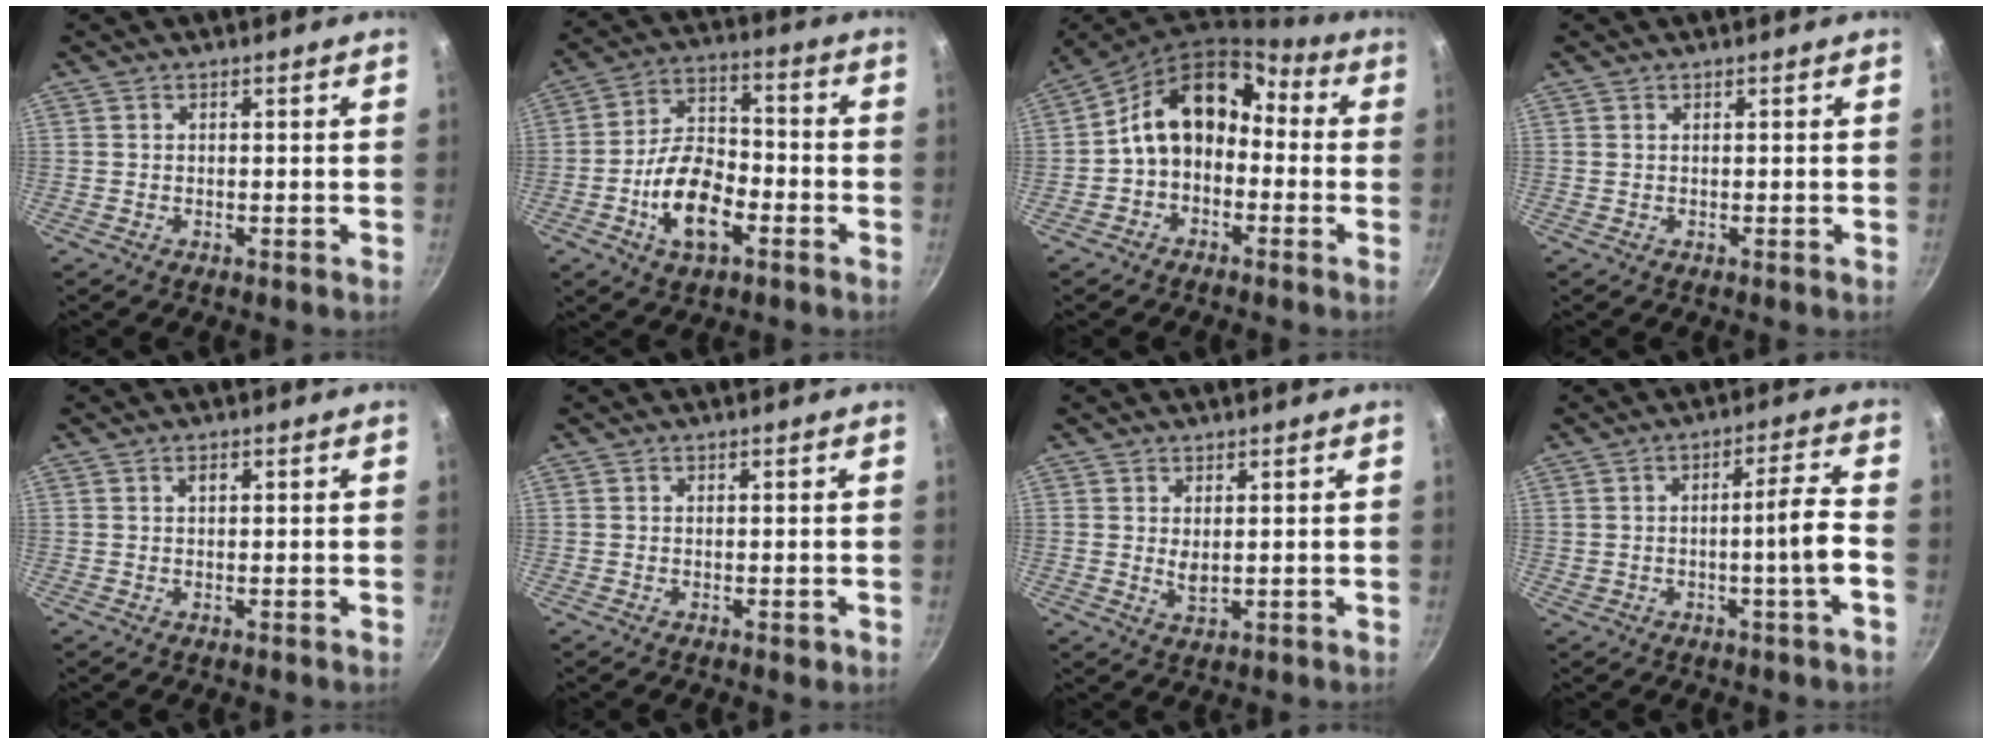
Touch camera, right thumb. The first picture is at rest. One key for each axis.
{"total": 13.3, "fx": -4.8, "fy": 7.3, "fz": 10.0, "tx": -0.164, "ty": 0.039, "tz": -0.092}
{"total": 12.5, "fx": -1.1, "fy": 9.4, "fz": 8.2, "tx": -0.100, "ty": 0.064, "tz": -0.037}
{"total": 0.0}
{"total": 1.1, "fx": 0.4, "fy": 0.6, "fz": 0.8, "tx": -0.011, "ty": 0.001, "tz": 0.005}
{"total": 1.0, "fx": -0.3, "fy": 0.5, "fz": 0.8, "tx": -0.011, "ty": 0.000, "tz": -0.004}
{"total": 2.5, "fx": 0.7, "fy": 1.2, "fz": 2.1, "tx": -0.036, "ty": -0.008, "tz": 0.016}
{"total": 6.9, "fx": -1.8, "fy": -0.4, "fz": 6.6, "tx": -0.102, "ty": 0.023, "tz": -0.023}